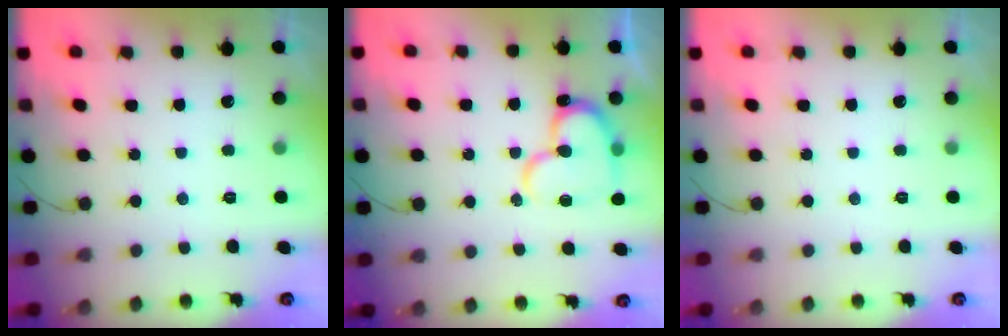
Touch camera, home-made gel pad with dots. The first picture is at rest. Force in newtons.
{"total": 15.6, "press": 15.5, "slide": 1.4}
{"total": 0.0}